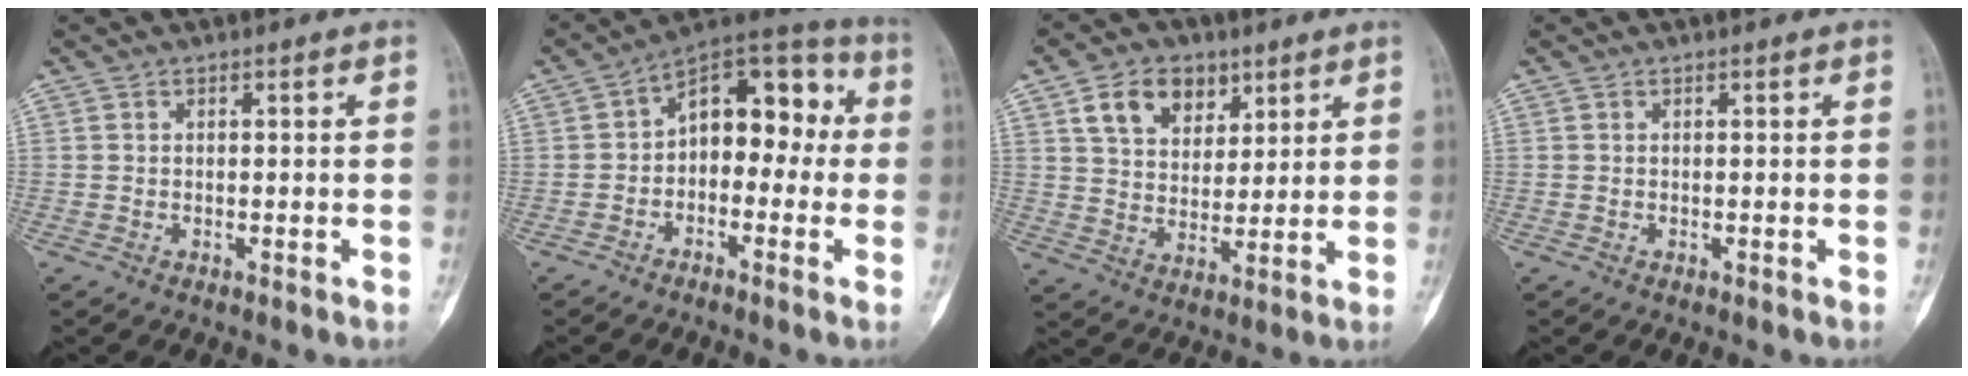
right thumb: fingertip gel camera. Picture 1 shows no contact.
{"total": 12.7, "force": [0.0, 8.1, 9.8], "torque": [-0.098, 0.050, -0.019]}
{"total": 10.3, "force": [5.3, 7.1, 5.3], "torque": [-0.062, -0.022, 0.096]}
{"total": 0.0}